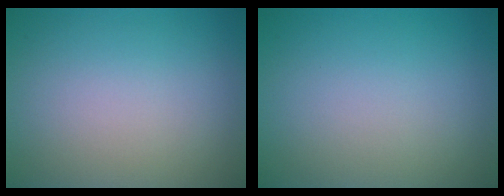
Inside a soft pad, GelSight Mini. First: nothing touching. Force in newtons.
{"total": 0.0}